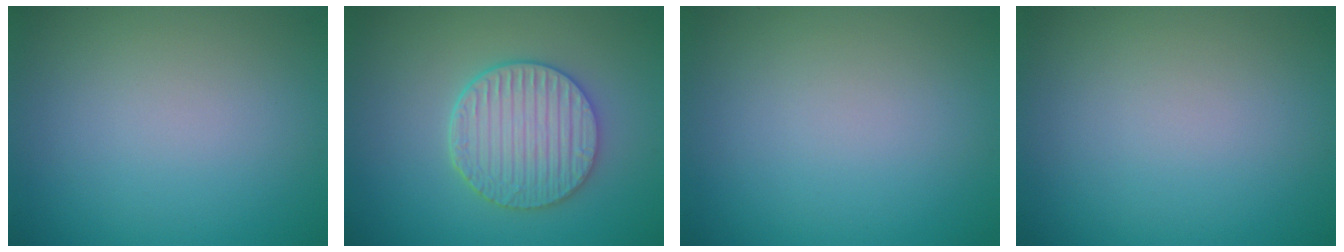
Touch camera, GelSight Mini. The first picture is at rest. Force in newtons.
{"total": 5.2, "press": 4.3, "slide": 2.9}
{"total": 0.0}
{"total": 0.0}